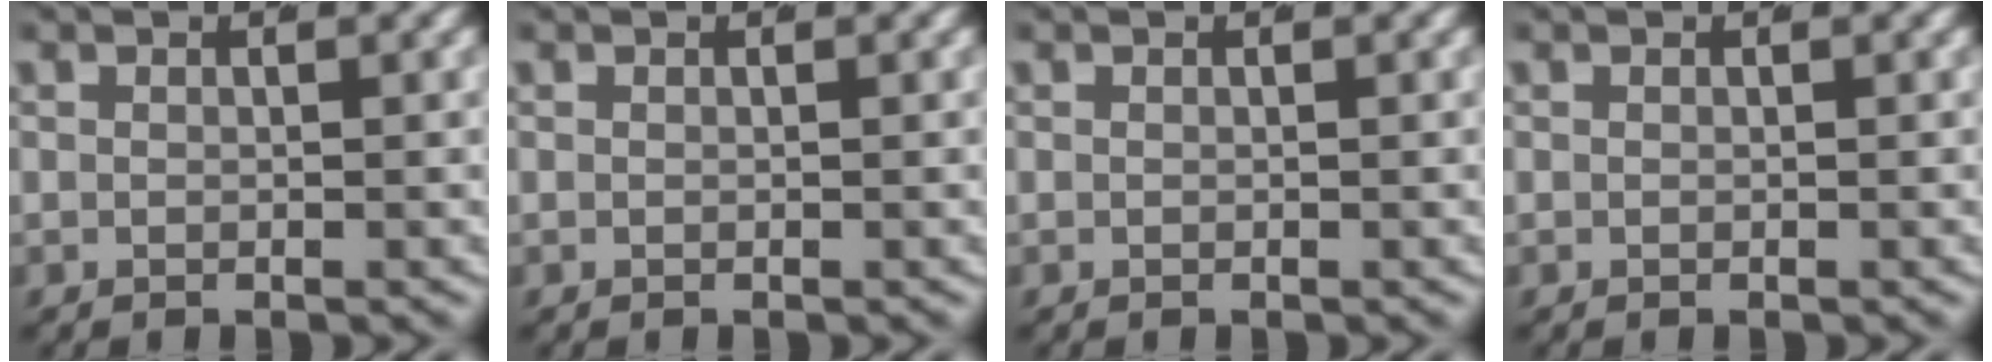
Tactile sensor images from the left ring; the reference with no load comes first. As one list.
[{"total": 0.0}, {"total": 0.0}, {"total": 0.0}]